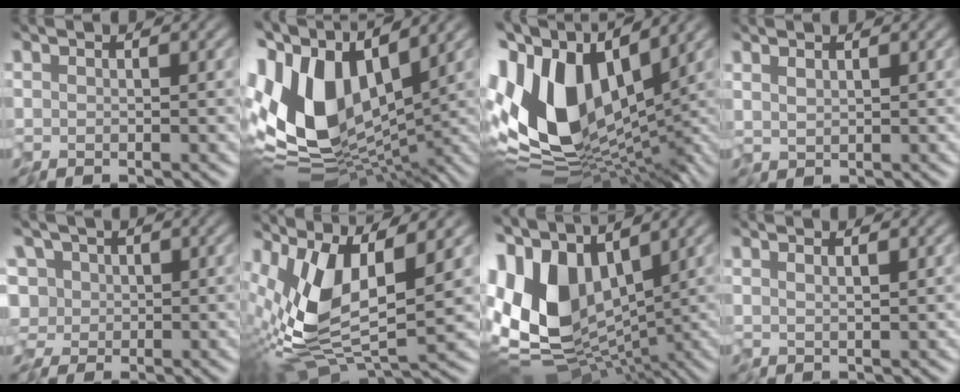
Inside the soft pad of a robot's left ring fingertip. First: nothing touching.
{"total": 13.4, "force": [0.7, 7.3, 11.2], "torque": [-0.221, 0.000, -0.004]}
{"total": 15.2, "force": [0.3, 8.3, 12.7], "torque": [-0.254, 0.007, -0.010]}
{"total": 1.2, "force": [0.6, 0.5, 0.9], "torque": [-0.023, 0.001, 0.011]}
{"total": 5.0, "force": [0.1, 3.9, 3.1], "torque": [-0.058, 0.022, -0.021]}
{"total": 9.8, "force": [1.6, 3.9, 8.8], "torque": [-0.194, -0.006, 0.023]}
{"total": 15.4, "force": [1.0, 10.0, 11.6], "torque": [-0.238, -0.003, 0.037]}
{"total": 0.6, "force": [0.3, -0.2, 0.5], "torque": [-0.010, -0.005, 0.006]}